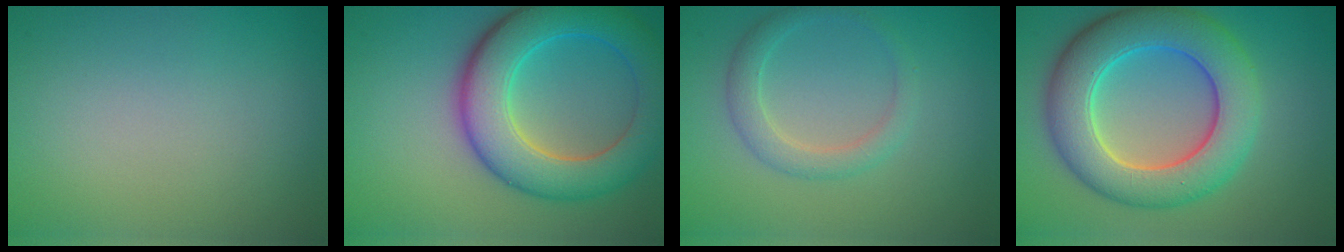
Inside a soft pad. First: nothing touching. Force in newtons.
{"total": 8.5, "press": 8.5, "slide": 0.5}
{"total": 2.4, "press": 2.4, "slide": 0.1}
{"total": 9.2, "press": 9.2, "slide": 0.3}